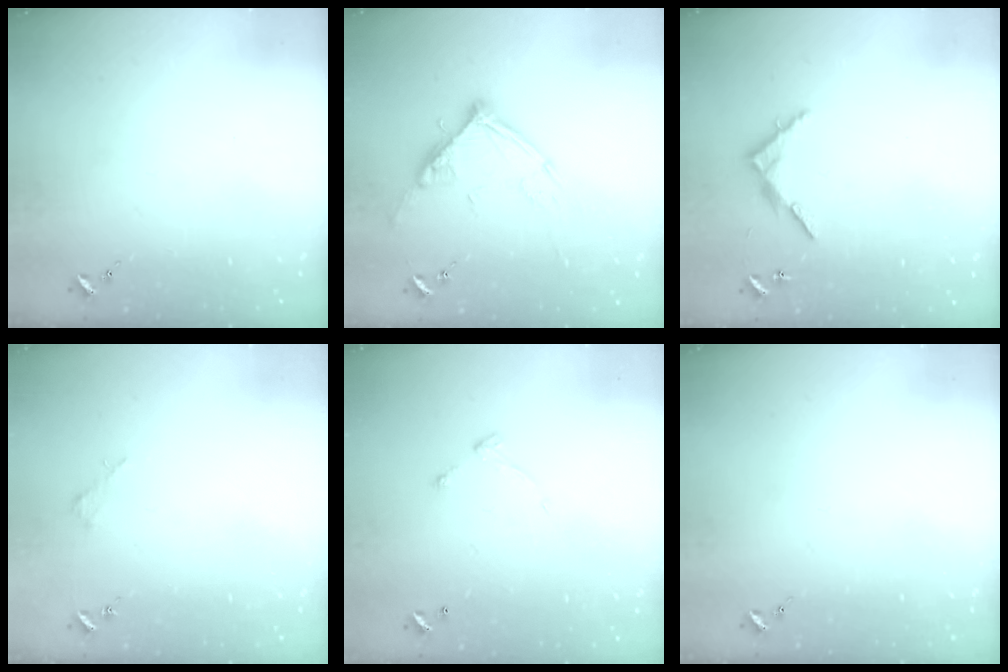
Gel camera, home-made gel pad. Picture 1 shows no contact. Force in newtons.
{"total": 12.9, "press": 12.8, "slide": 1.3}
{"total": 6.9, "press": 6.9, "slide": 0.5}
{"total": 1.8, "press": 1.8, "slide": 0.2}
{"total": 5.4, "press": 5.4, "slide": 0.4}
{"total": 0.0}